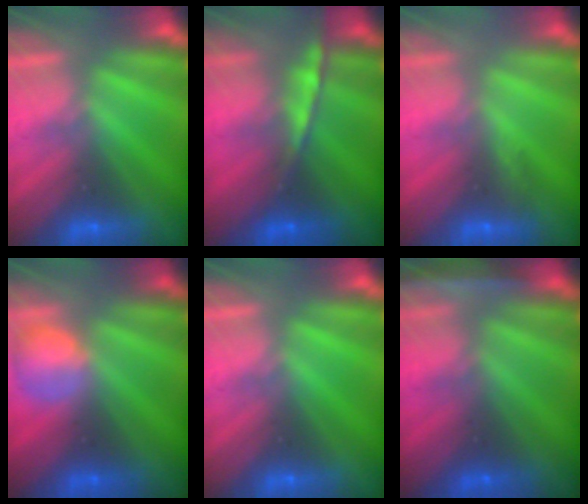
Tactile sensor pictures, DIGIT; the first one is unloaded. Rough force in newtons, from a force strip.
{"total": 6.5}
{"total": 2.8}
{"total": 2.4}
{"total": 0.0}
{"total": 1.9}